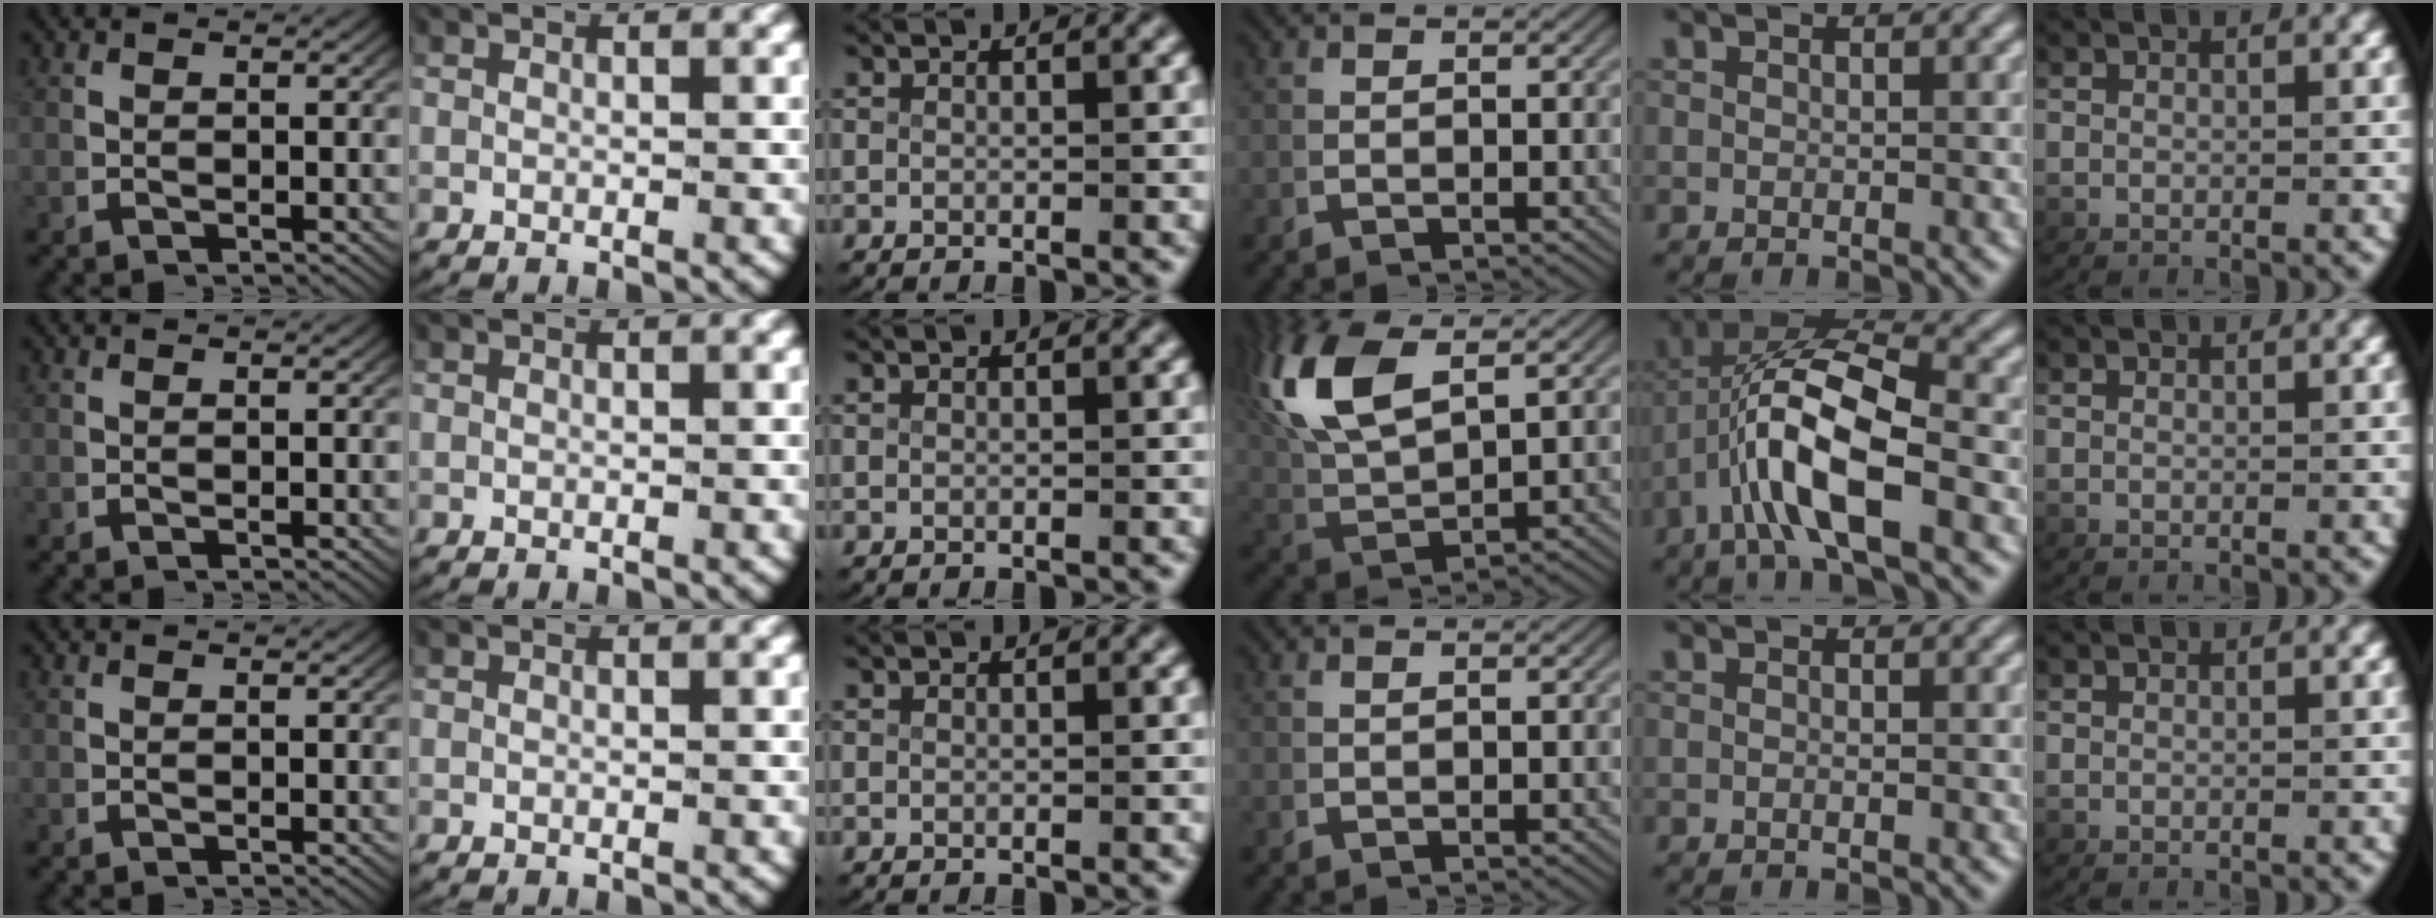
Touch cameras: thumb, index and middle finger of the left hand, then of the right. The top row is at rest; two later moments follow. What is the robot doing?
{"motion": "lift_and_place", "object": "scissors"}